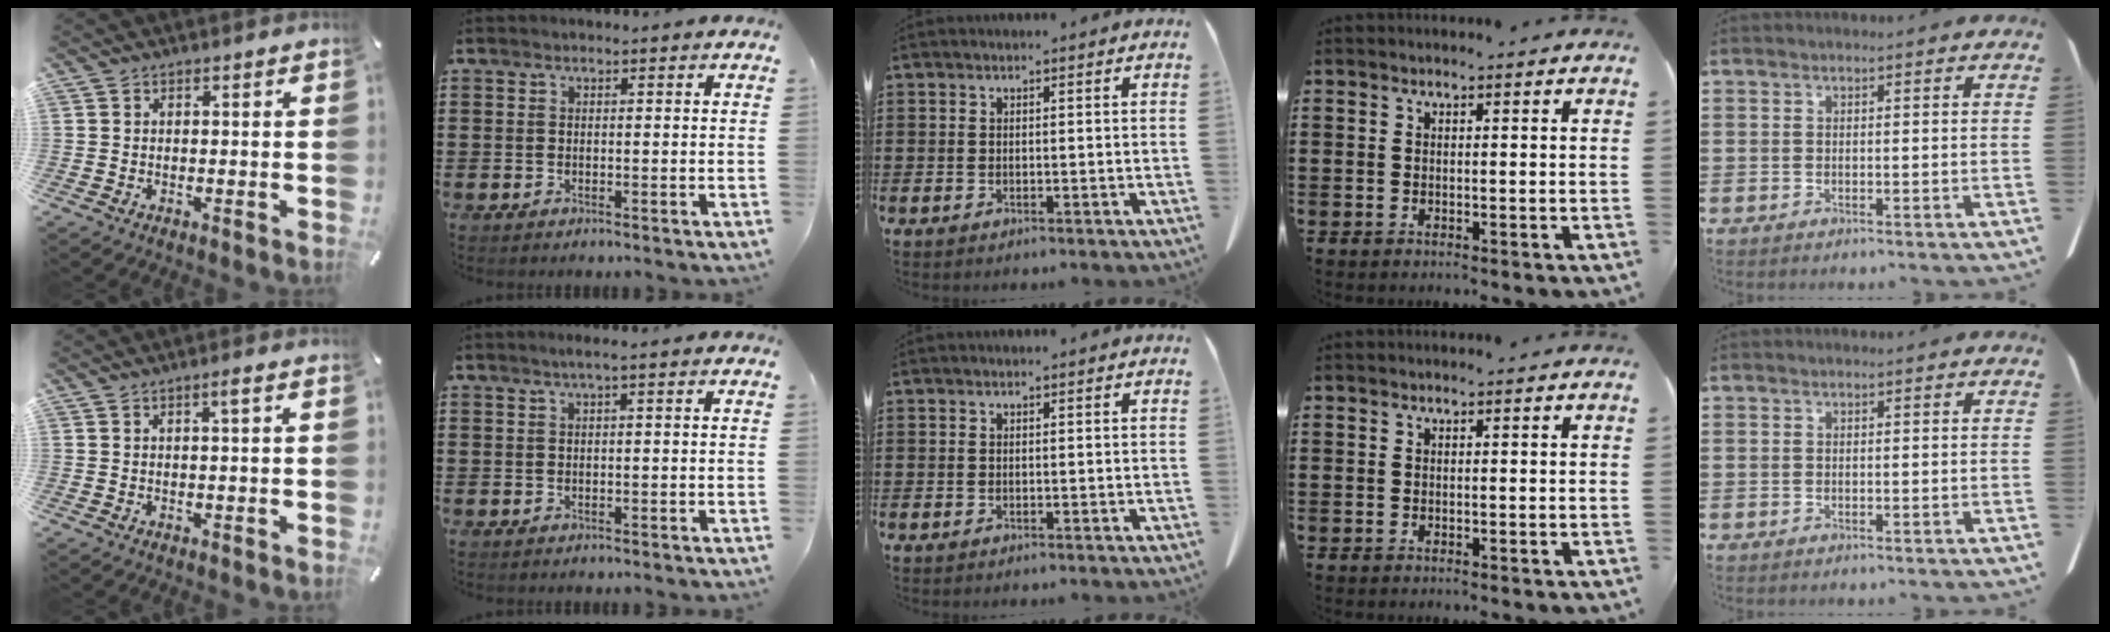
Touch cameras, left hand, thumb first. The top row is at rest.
{"thumb": {"total": 1.7, "force": [0.3, 0.1, 1.6], "torque": [-0.031, 0.000, 0.005]}, "index": {"total": 1.3, "force": [0.0, 0.0, 1.3], "torque": [-0.020, -0.004, 0.000]}}